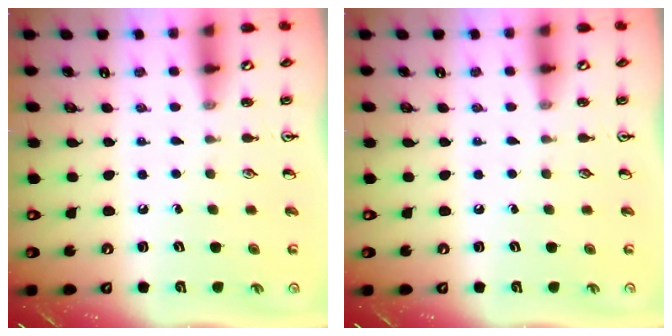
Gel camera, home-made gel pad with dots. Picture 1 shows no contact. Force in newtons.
{"total": 0.0}